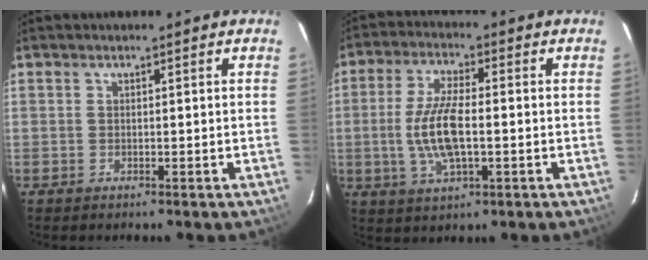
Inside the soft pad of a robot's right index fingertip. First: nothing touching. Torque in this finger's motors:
{"motor_torque": [0.91, -0.47, 0.39, 0.10]}